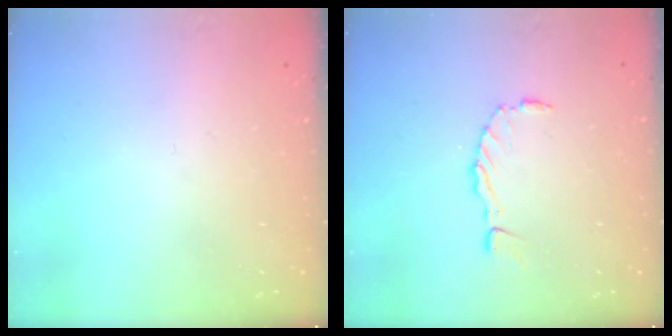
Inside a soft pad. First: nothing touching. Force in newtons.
{"total": 1.2, "press": 1.2, "slide": 0.3}